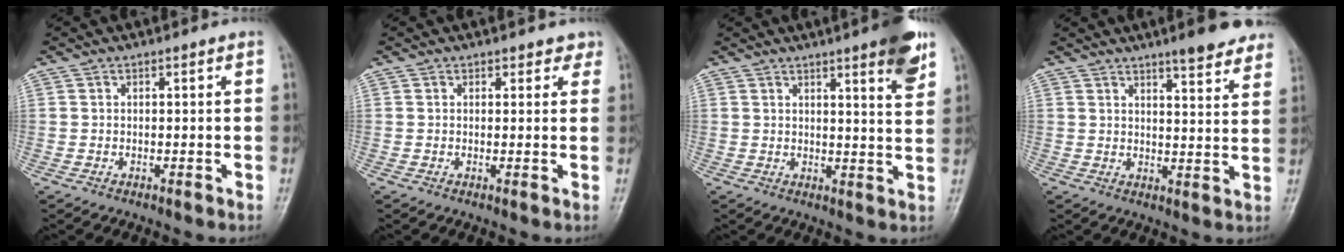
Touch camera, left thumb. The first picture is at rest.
{"total": 1.9, "force": [1.4, 1.3, 0.4], "torque": [0.022, -0.005, 0.009]}
{"total": 8.1, "force": [5.0, 1.0, 6.3], "torque": [-0.073, -0.027, 0.062]}
{"total": 9.9, "force": [7.7, 1.8, 6.0], "torque": [-0.055, -0.039, 0.091]}